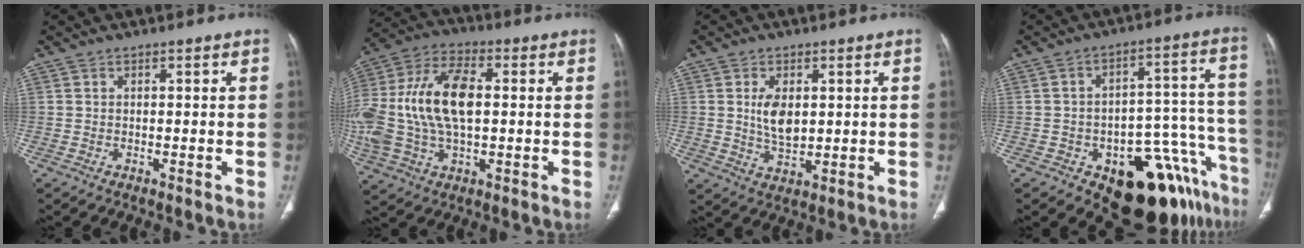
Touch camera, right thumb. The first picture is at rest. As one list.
[{"total": 22.3, "force": [1.0, 12.2, 18.6], "torque": [-0.422, 0.015, 0.017]}, {"total": 6.5, "force": [1.1, 3.8, 5.1], "torque": [-0.083, -0.010, 0.027]}, {"total": 19.1, "force": [-11.8, 8.0, 12.7], "torque": [-0.070, 0.103, -0.158]}]